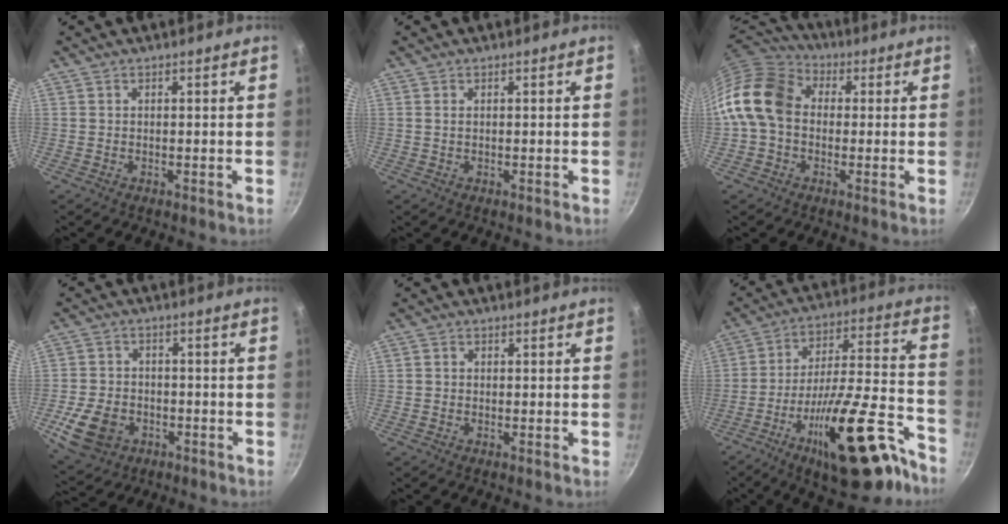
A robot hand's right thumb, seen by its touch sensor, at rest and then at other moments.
{"total": 0.7, "force": [0.2, 0.4, 0.5], "torque": [-0.010, 0.001, 0.004]}
{"total": 13.6, "force": [0.5, 10.6, 8.6], "torque": [-0.135, 0.029, -0.011]}
{"total": 10.4, "force": [-3.6, 7.9, 5.8], "torque": [-0.102, 0.020, -0.056]}
{"total": 1.1, "force": [0.0, 1.1, 0.2], "torque": [0.000, 0.004, -0.002]}
{"total": 25.5, "force": [-14.9, 8.4, 19.0], "torque": [-0.240, 0.093, -0.235]}